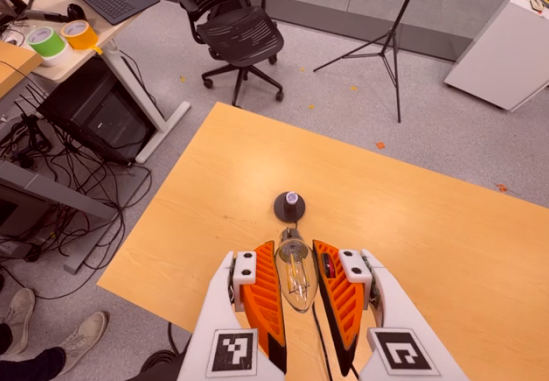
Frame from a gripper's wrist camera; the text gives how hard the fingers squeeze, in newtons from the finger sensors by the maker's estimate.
{"total": 10.4, "left": 9.9, "right": 10.8}